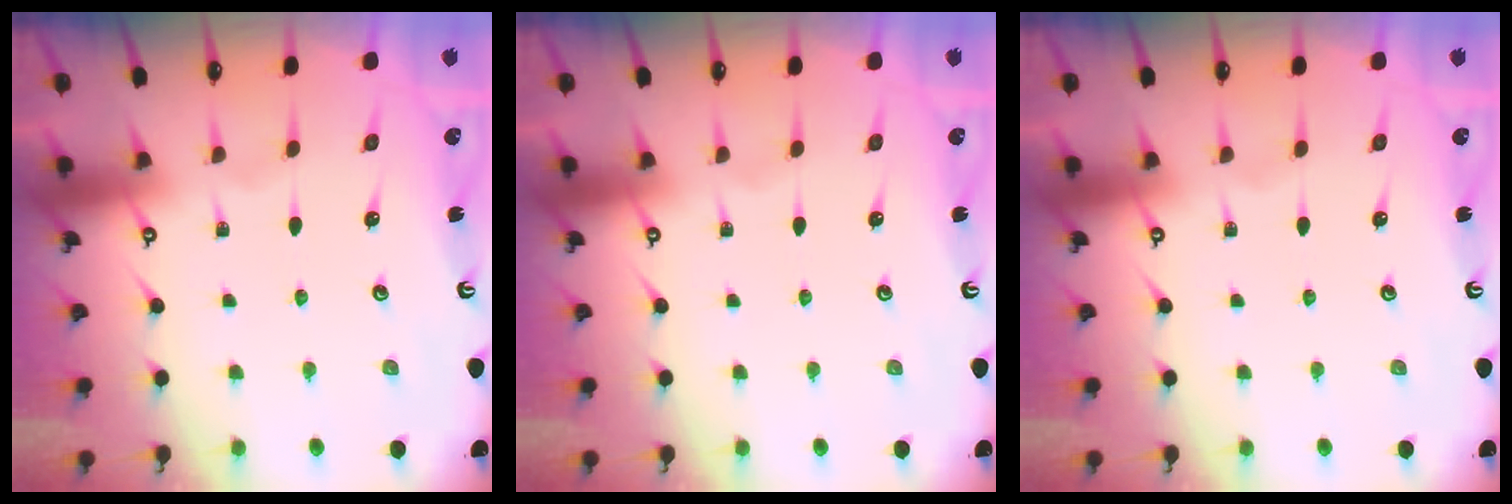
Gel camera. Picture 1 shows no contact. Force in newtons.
{"total": 0.0}
{"total": 0.0}